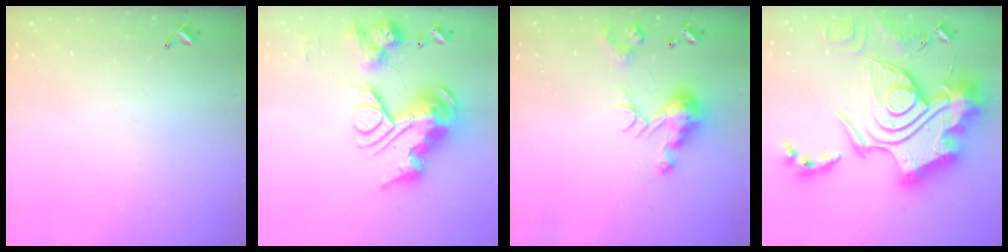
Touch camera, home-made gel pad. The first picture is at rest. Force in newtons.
{"total": 0.9, "press": 0.9, "slide": 0.0}
{"total": 9.2, "press": 9.2, "slide": 0.5}
{"total": 0.6, "press": 0.6, "slide": 0.0}